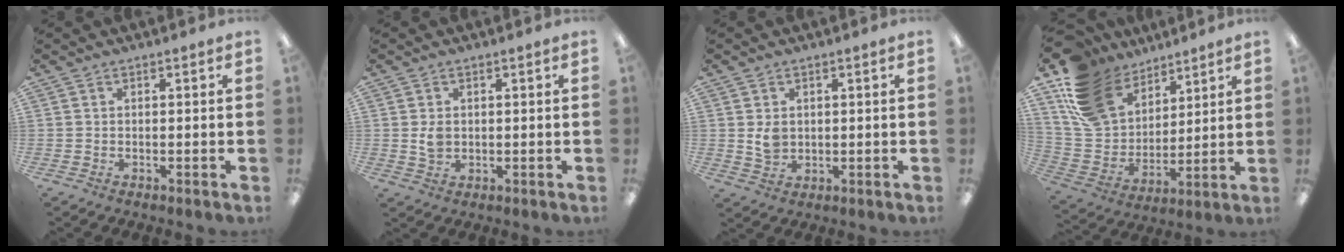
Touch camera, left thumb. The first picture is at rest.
{"total": 3.1, "force": [0.5, 2.4, 2.0], "torque": [-0.032, 0.001, 0.007]}
{"total": 4.0, "force": [1.0, 3.2, 2.2], "torque": [-0.029, -0.003, 0.017]}
{"total": 18.4, "force": [12.0, 11.8, 7.2], "torque": [-0.162, -0.065, 0.234]}